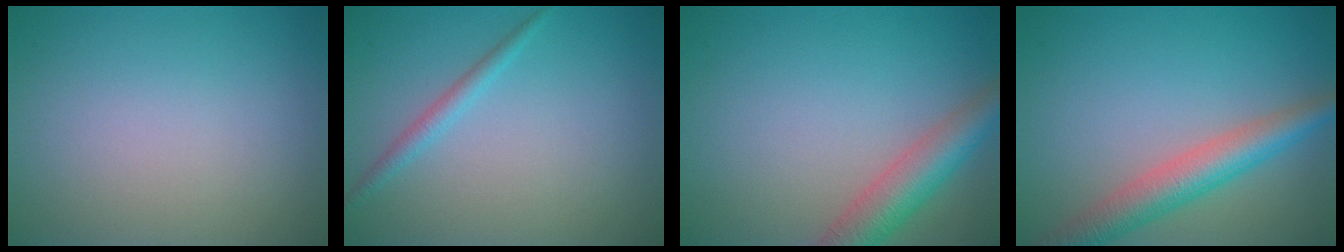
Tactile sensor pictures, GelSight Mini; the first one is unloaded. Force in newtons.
{"total": 1.4, "press": 1.4, "slide": 0.0}
{"total": 4.8, "press": 4.7, "slide": 0.3}
{"total": 5.0, "press": 5.0, "slide": 0.2}